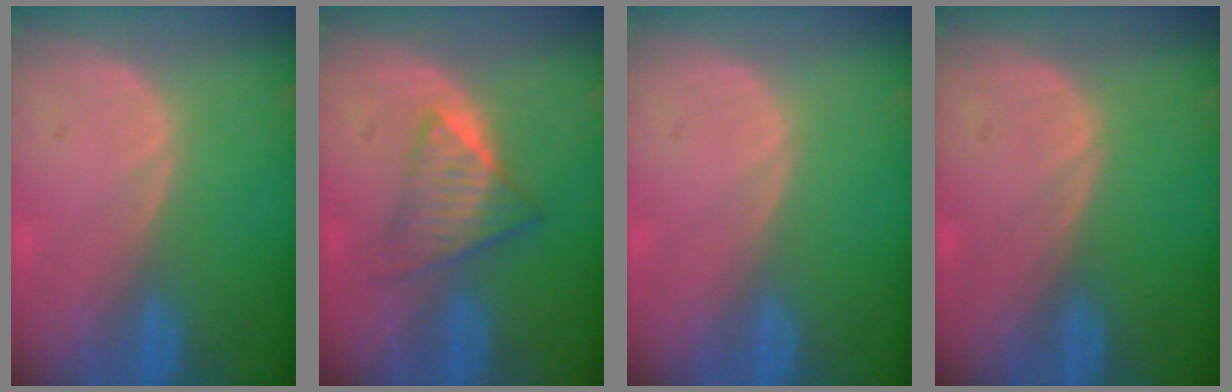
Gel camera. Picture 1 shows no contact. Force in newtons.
{"total": 6.0, "press": 5.2, "slide": 3.1}
{"total": 0.0}
{"total": 0.0}